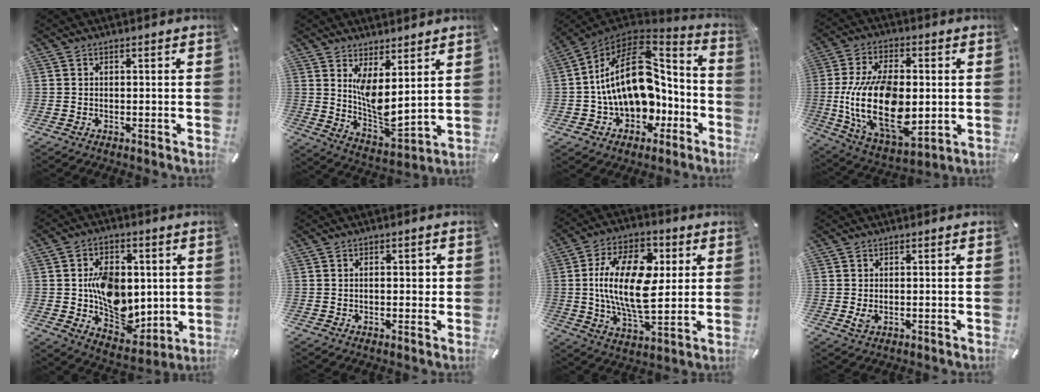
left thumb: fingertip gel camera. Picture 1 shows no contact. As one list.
[{"total": 7.8, "force": [4.3, 3.3, 5.6], "torque": [-0.102, -0.033, 0.078]}, {"total": 21.9, "force": [0.6, 15.5, 15.4], "torque": [-0.258, -0.010, 0.019]}, {"total": 22.7, "force": [-0.8, 13.4, 18.3], "torque": [-0.361, -0.014, -0.003]}, {"total": 13.9, "force": [-0.2, 11.3, 8.1], "torque": [-0.109, 0.012, 0.011]}, {"total": 2.9, "force": [0.0, 1.6, 2.4], "torque": [-0.031, 0.001, -0.005]}, {"total": 19.8, "force": [2.8, 11.0, 16.2], "torque": [-0.324, 0.005, 0.042]}, {"total": 1.8, "force": [-0.1, 1.2, 1.3], "torque": [-0.024, -0.006, -0.005]}]